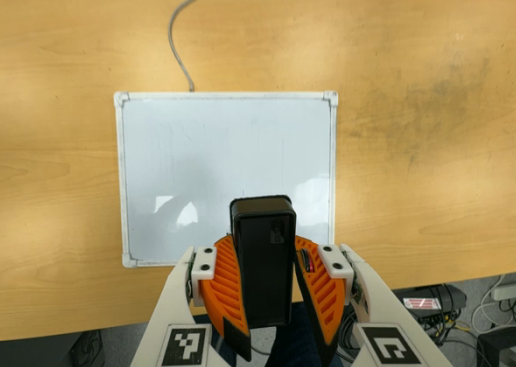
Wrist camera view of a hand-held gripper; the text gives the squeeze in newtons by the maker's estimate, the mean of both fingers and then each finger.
{"total": 9.6, "left": 10.3, "right": 8.9}